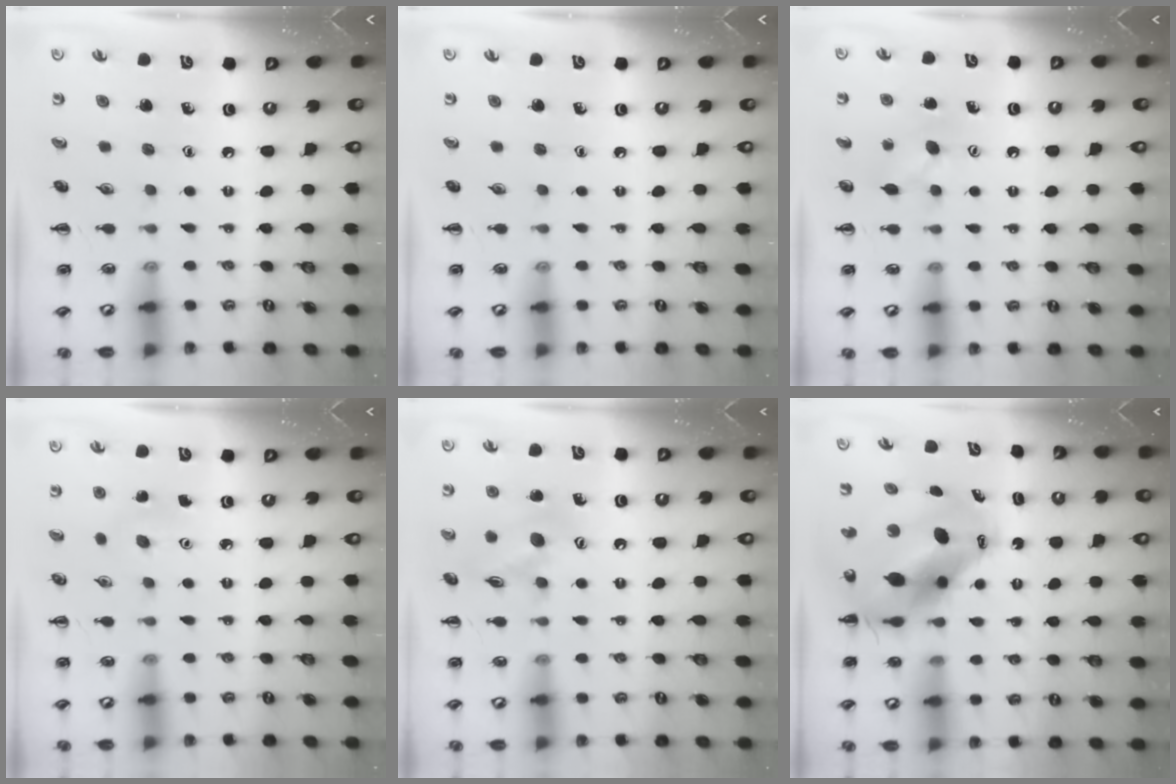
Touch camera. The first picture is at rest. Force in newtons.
{"total": 0.0}
{"total": 5.8, "press": 5.7, "slide": 1.2}
{"total": 3.0, "press": 2.8, "slide": 0.8}
{"total": 11.7, "press": 11.7, "slide": 1.0}
{"total": 11.3, "press": 11.0, "slide": 2.6}